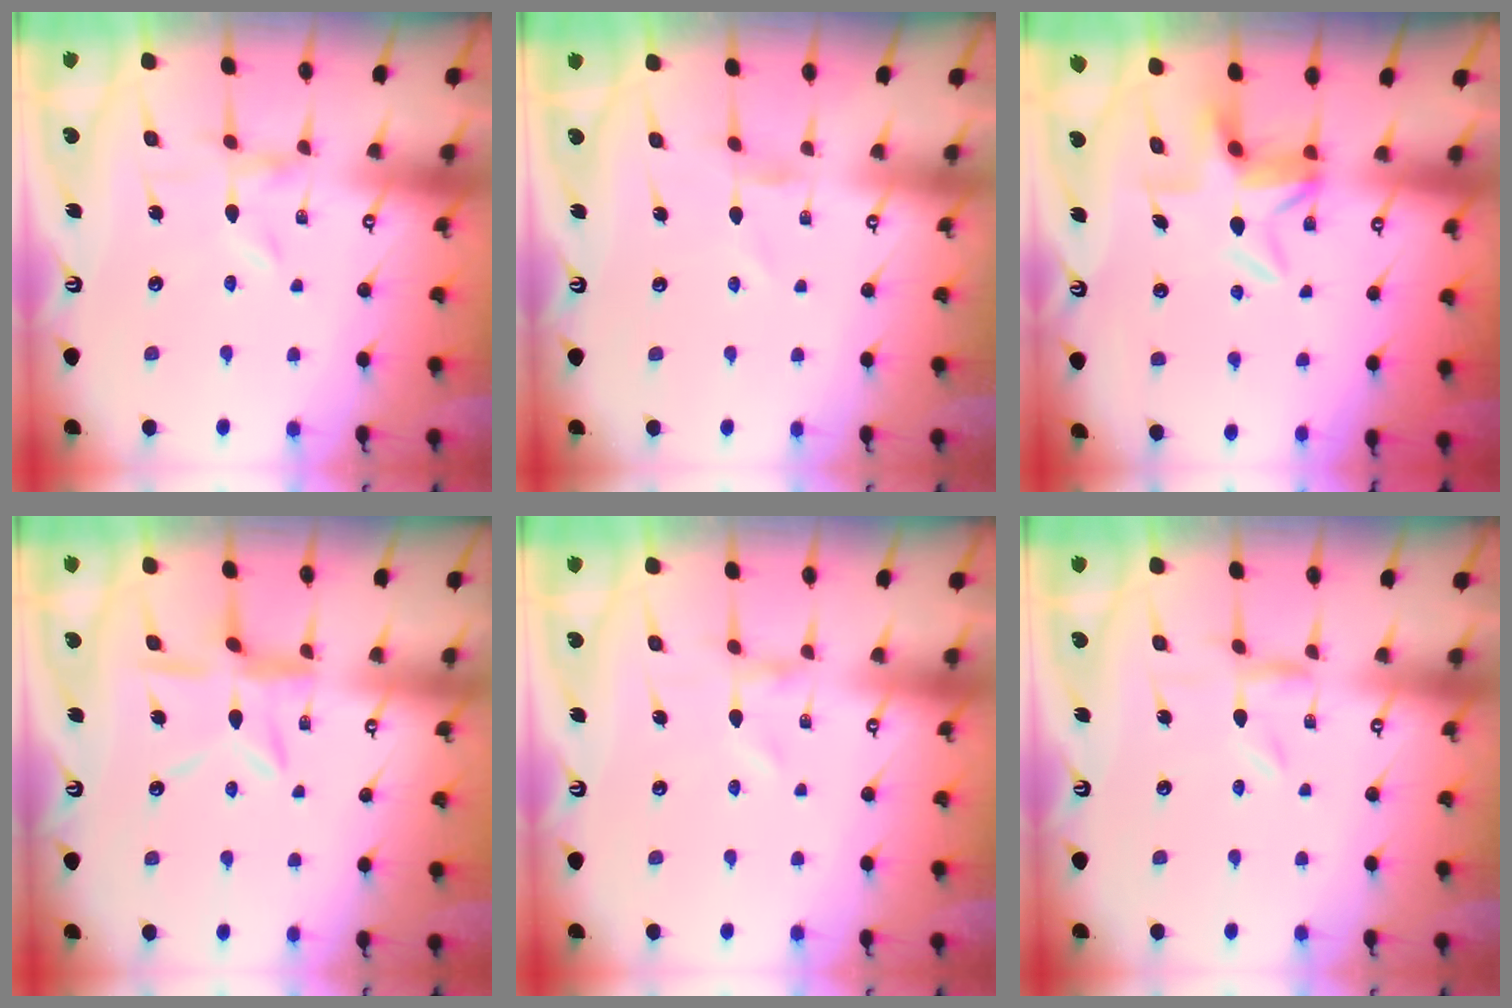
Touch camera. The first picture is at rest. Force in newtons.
{"total": 1.1, "press": 1.1, "slide": 0.1}
{"total": 5.3, "press": 4.9, "slide": 2.1}
{"total": 9.1, "press": 9.0, "slide": 0.8}
{"total": 0.0}
{"total": 1.5, "press": 1.5, "slide": 0.2}